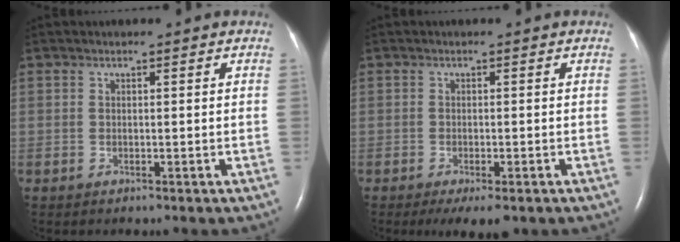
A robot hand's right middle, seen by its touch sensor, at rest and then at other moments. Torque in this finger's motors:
{"motor_torque": [0.57, -0.52, 0.04, 0.02]}